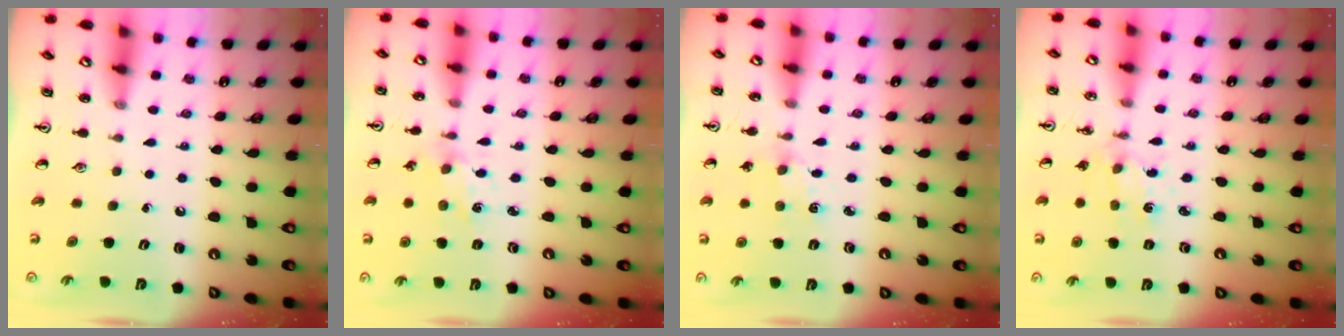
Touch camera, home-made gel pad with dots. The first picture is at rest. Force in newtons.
{"total": 1.3, "press": 1.3, "slide": 0.2}
{"total": 2.3, "press": 2.3, "slide": 0.4}
{"total": 2.1, "press": 2.1, "slide": 0.3}